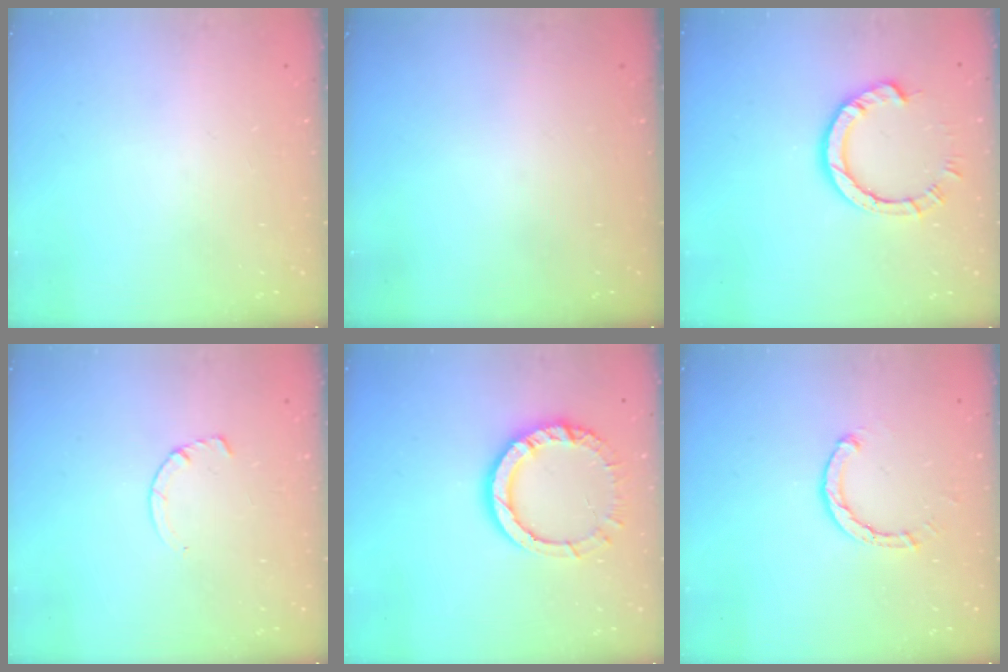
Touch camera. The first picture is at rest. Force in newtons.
{"total": 0.0}
{"total": 7.7, "press": 7.7, "slide": 0.6}
{"total": 2.9, "press": 2.9, "slide": 0.4}
{"total": 11.6, "press": 11.6, "slide": 1.2}
{"total": 2.6, "press": 2.6, "slide": 0.3}